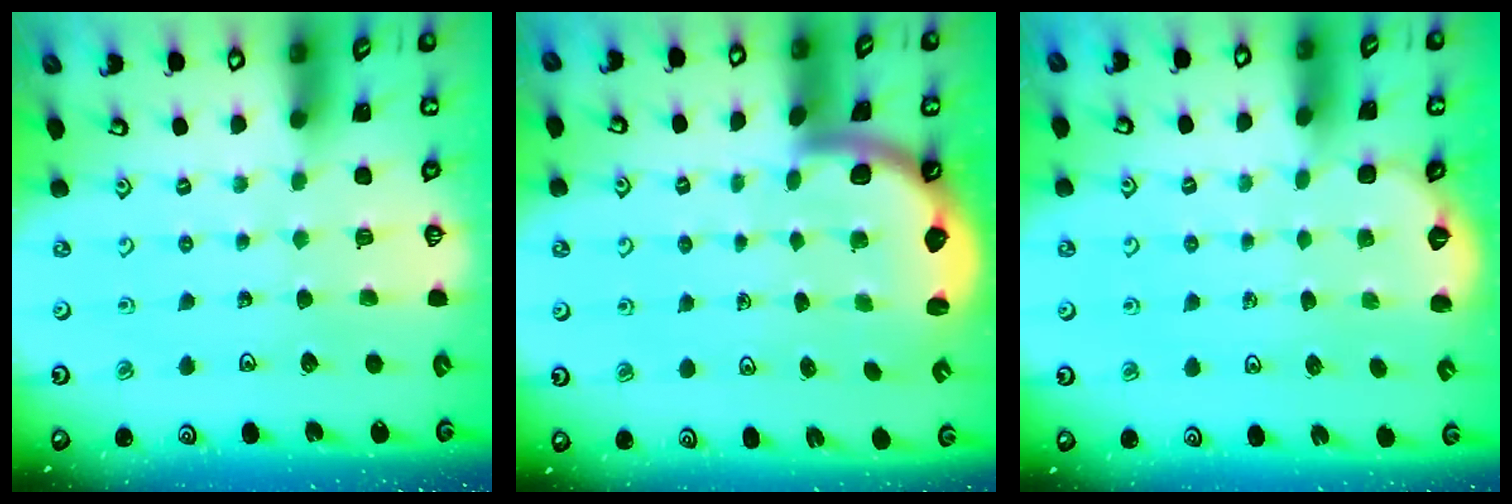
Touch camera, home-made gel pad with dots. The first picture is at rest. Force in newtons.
{"total": 2.4, "press": 2.4, "slide": 0.3}
{"total": 1.6, "press": 0.7, "slide": 1.5}